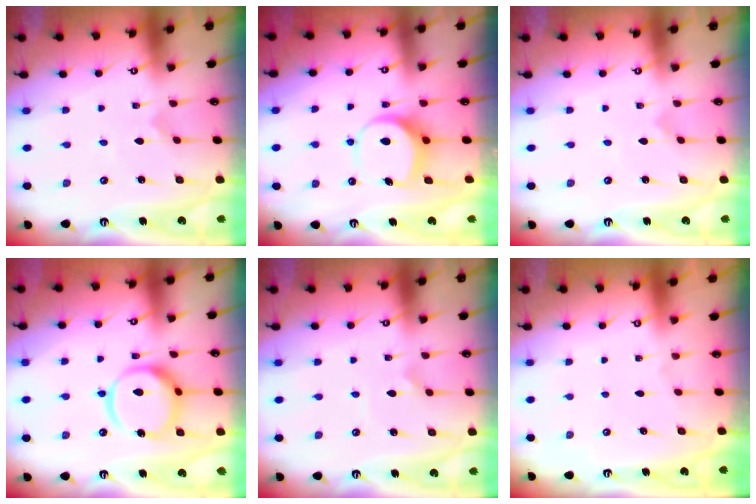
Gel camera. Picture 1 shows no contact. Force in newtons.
{"total": 7.6, "press": 7.5, "slide": 1.2}
{"total": 0.0}
{"total": 13.1, "press": 13.0, "slide": 1.7}
{"total": 2.6, "press": 2.6, "slide": 0.1}
{"total": 0.0}